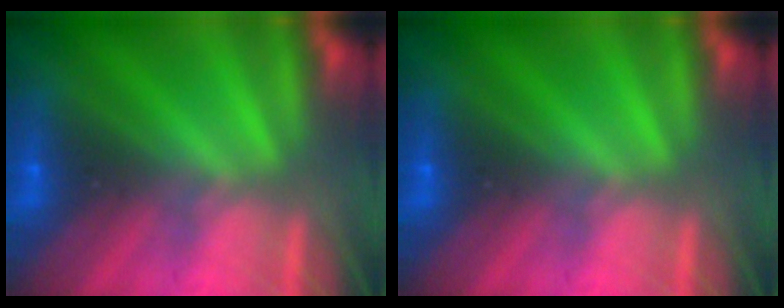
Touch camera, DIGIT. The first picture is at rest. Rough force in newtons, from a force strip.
{"total": 0.0}